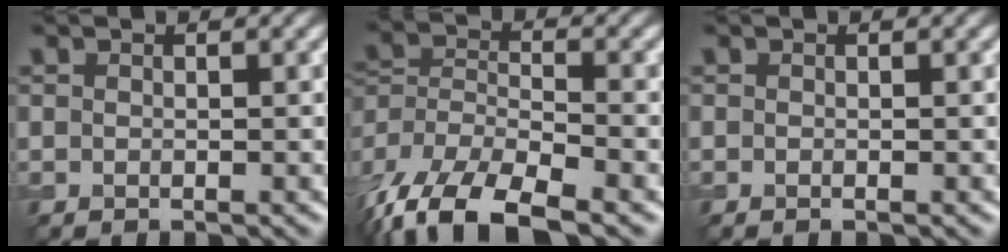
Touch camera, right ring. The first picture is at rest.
{"total": 11.9, "force": [-8.2, 4.8, 7.2], "torque": [-0.146, -0.021, -0.146]}
{"total": 0.0}